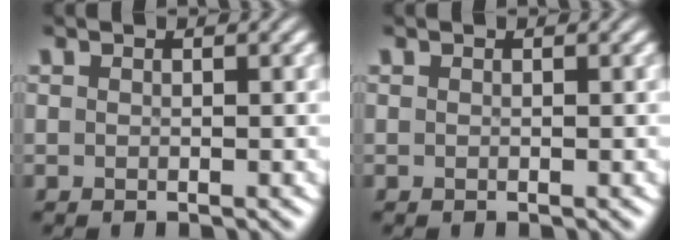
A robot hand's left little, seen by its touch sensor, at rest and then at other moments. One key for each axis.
{"total": 0.0}